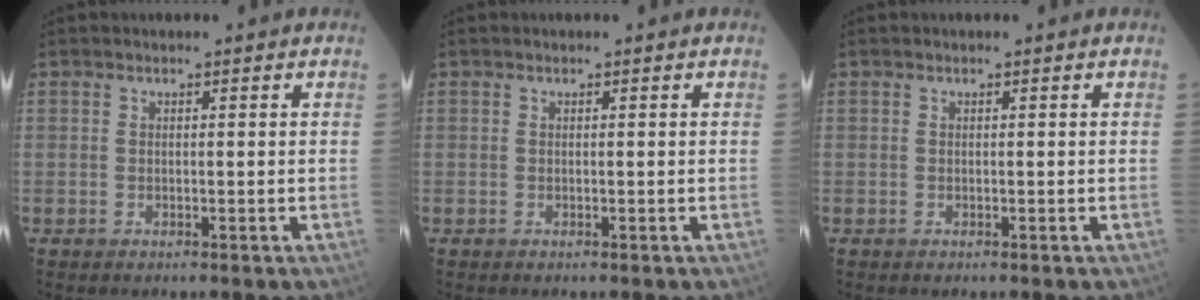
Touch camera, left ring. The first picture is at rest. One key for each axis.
{"total": 0.0}
{"total": 0.0}